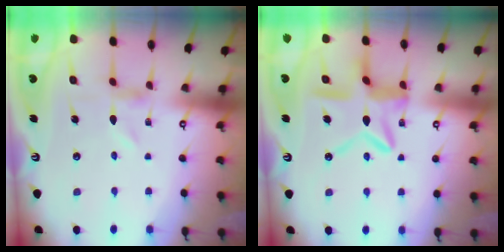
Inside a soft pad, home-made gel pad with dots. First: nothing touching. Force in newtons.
{"total": 13.6, "press": 13.5, "slide": 1.3}